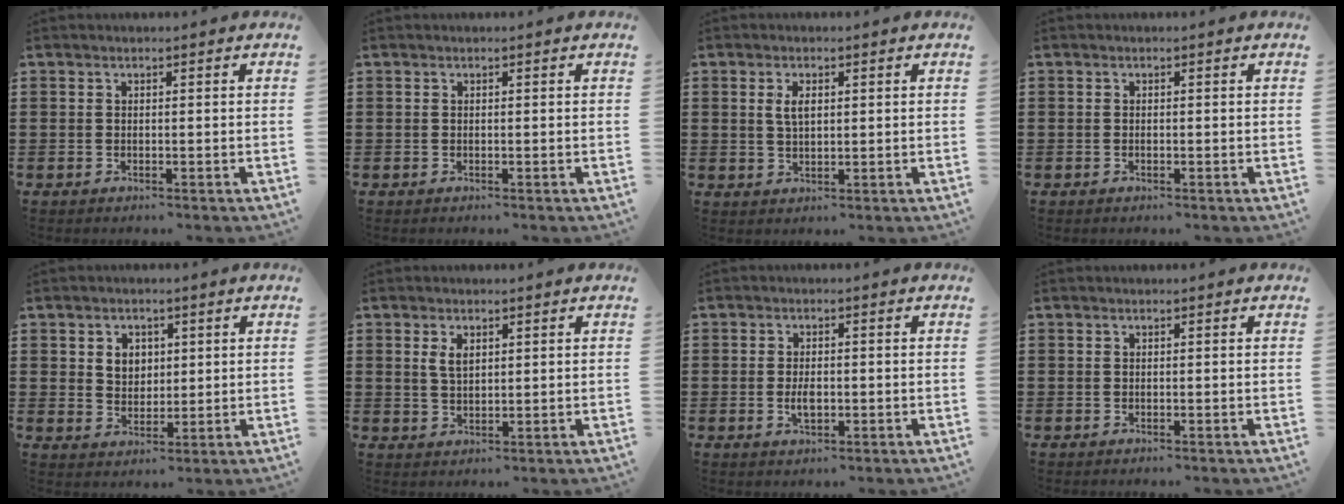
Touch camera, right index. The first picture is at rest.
{"total": 0.0}
{"total": 2.7, "force": [0.8, 1.2, 2.3], "torque": [-0.048, 0.007, 0.012]}
{"total": 0.0}
{"total": 3.3, "force": [1.2, 2.7, 1.3], "torque": [-0.036, 0.011, 0.020]}
{"total": 2.4, "force": [1.0, 1.2, 1.8], "torque": [-0.038, 0.004, 0.018]}
{"total": 2.7, "force": [-0.4, 1.2, 2.4], "torque": [-0.047, -0.003, -0.005]}
{"total": 0.0}